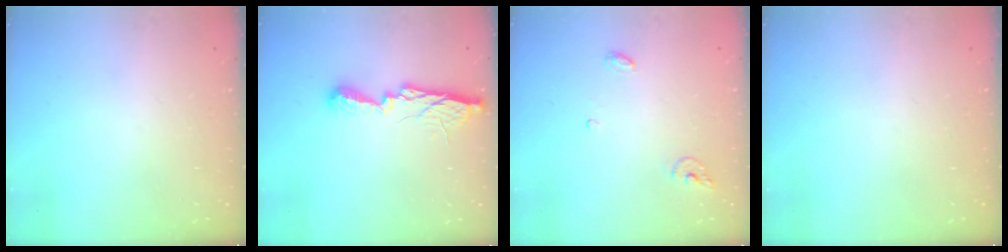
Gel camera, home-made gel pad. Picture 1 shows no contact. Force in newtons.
{"total": 10.7, "press": 10.7, "slide": 0.3}
{"total": 5.0, "press": 5.0, "slide": 0.4}
{"total": 0.0}